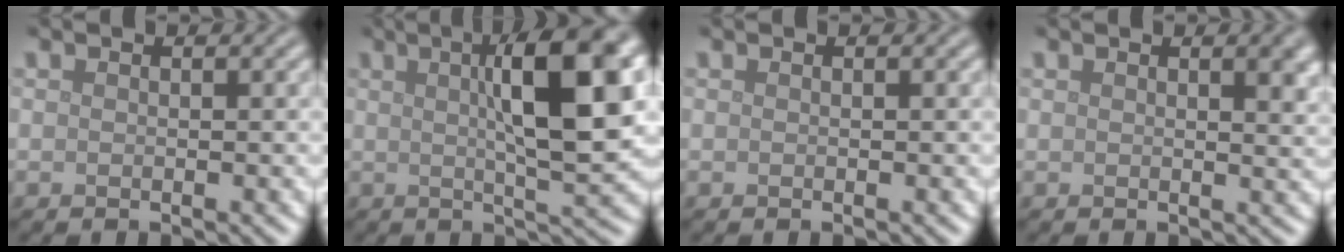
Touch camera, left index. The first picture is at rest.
{"total": 10.8, "force": [2.6, 2.7, 10.2], "torque": [-0.135, 0.013, 0.038]}
{"total": 0.0}
{"total": 2.5, "force": [1.2, 0.9, 2.0], "torque": [-0.018, 0.001, 0.018]}